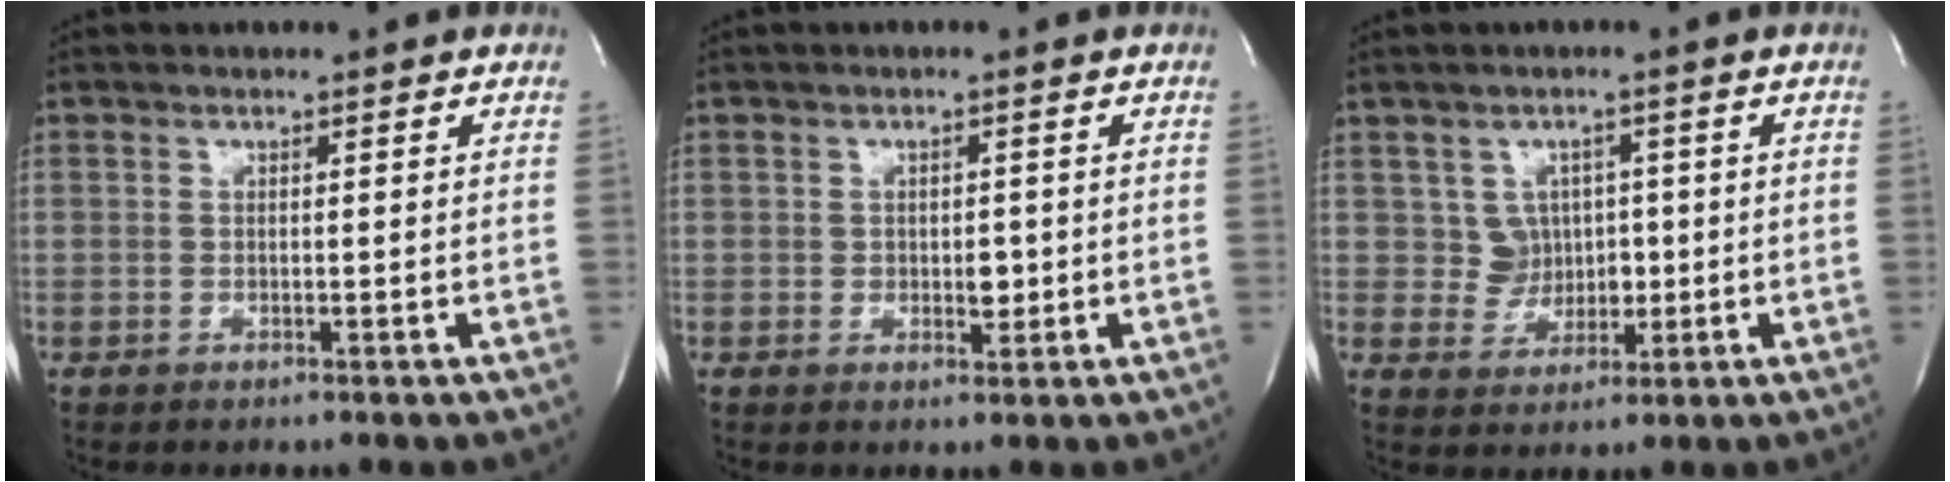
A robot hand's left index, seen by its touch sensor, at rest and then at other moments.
{"total": 2.1, "force": [-0.5, 1.4, 1.5], "torque": [-0.017, 0.000, -0.003]}
{"total": 4.2, "force": [0.3, 4.2, 0.6], "torque": [0.000, 0.012, 0.010]}